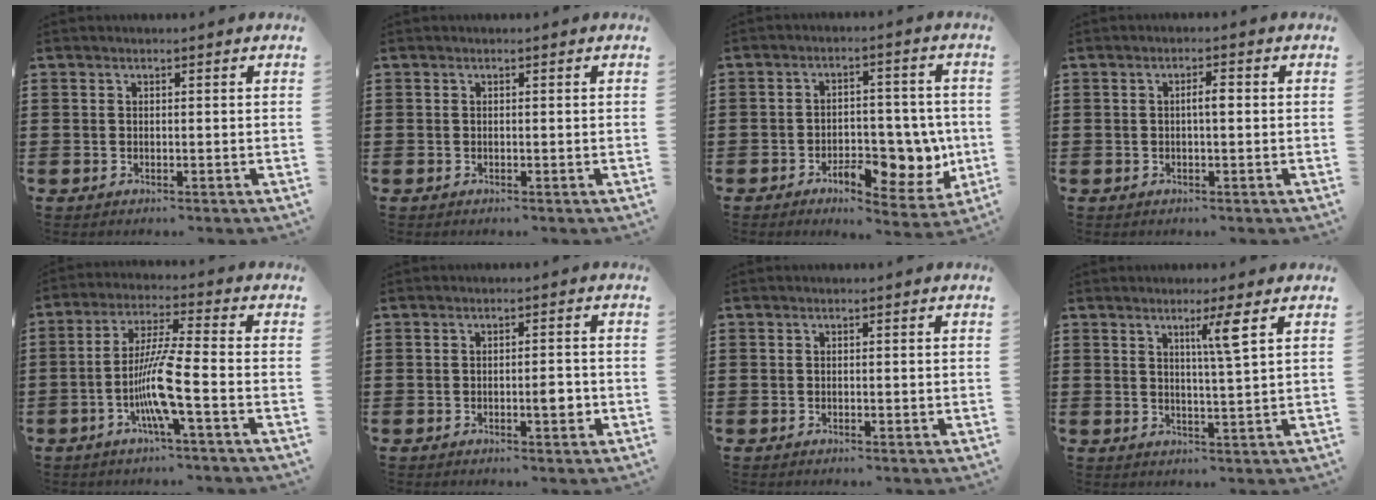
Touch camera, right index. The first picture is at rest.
{"total": 0.0}
{"total": 8.7, "force": [-2.9, 5.0, 6.4], "torque": [-0.072, 0.004, -0.047]}
{"total": 2.1, "force": [0.0, 0.5, 2.0], "torque": [-0.038, 0.002, -0.002]}
{"total": 8.5, "force": [-3.0, 0.1, 8.0], "torque": [-0.168, -0.017, -0.065]}
{"total": 3.1, "force": [-0.8, 0.8, 2.8], "torque": [-0.038, 0.000, -0.016]}
{"total": 0.0}
{"total": 4.7, "force": [2.2, -0.5, 4.1], "torque": [-0.070, -0.011, 0.030]}